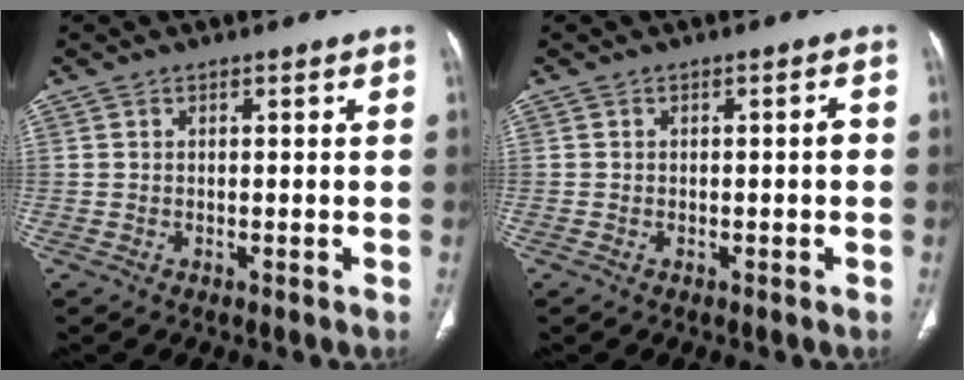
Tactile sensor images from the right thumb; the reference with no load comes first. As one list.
[{"total": 1.2, "force": [-0.3, 0.3, 1.1], "torque": [-0.017, 0.009, -0.005]}]